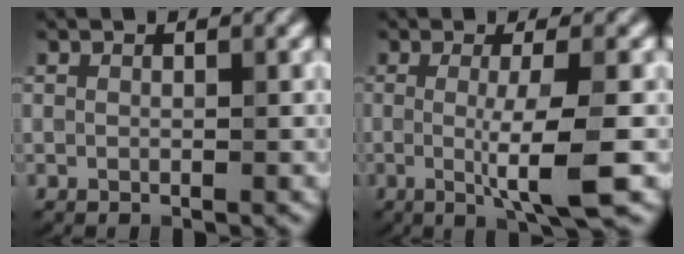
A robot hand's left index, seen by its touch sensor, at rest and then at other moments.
{"total": 5.3, "force": [-0.5, 0.9, 5.2], "torque": [-0.083, -0.014, -0.010]}